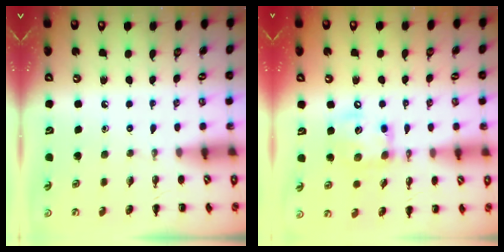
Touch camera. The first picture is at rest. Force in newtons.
{"total": 11.9, "press": 11.8, "slide": 1.6}